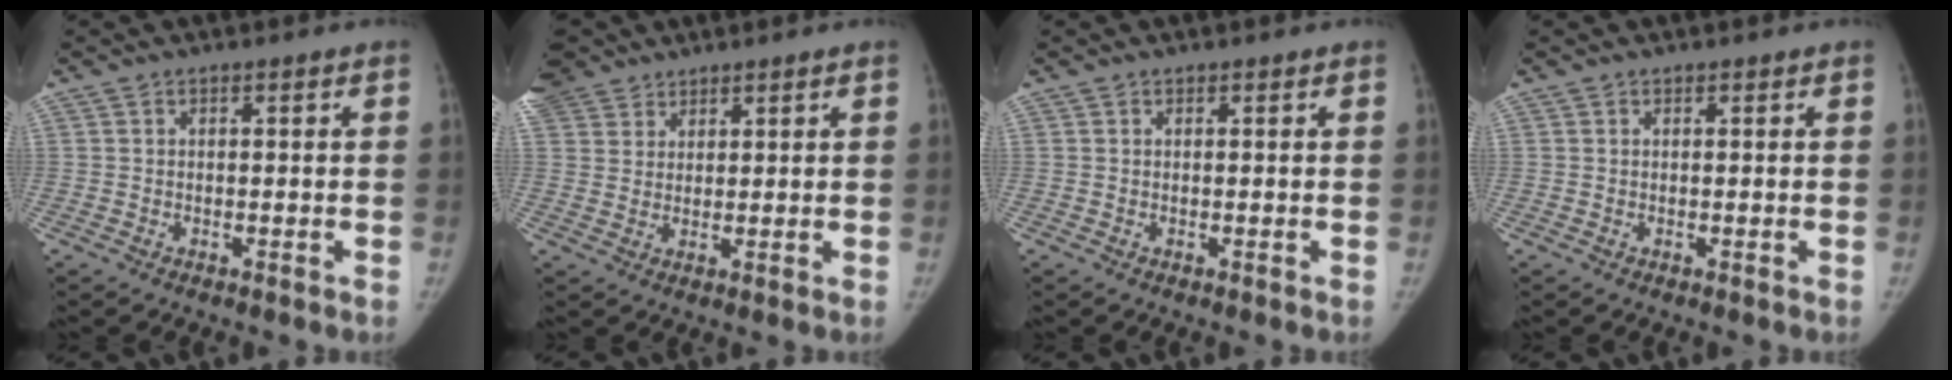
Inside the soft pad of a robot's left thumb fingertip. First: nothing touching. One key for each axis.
{"total": 11.4, "fx": 7.5, "fy": 8.1, "fz": 3.1, "tx": -0.085, "ty": 0.014, "tz": 0.154}
{"total": 0.0}
{"total": 0.0}